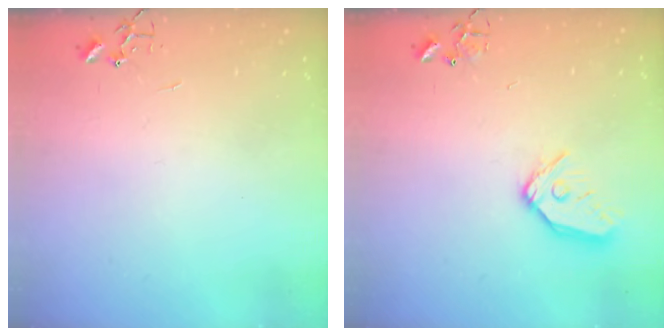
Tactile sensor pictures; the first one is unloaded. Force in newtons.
{"total": 12.5, "press": 12.4, "slide": 1.6}